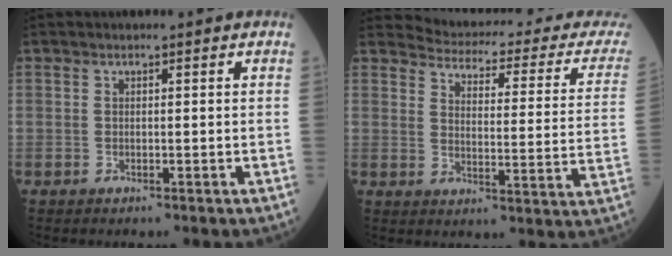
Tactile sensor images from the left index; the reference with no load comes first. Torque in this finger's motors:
{"motor_torque": [0.74, -1.40, -0.18, -0.06]}